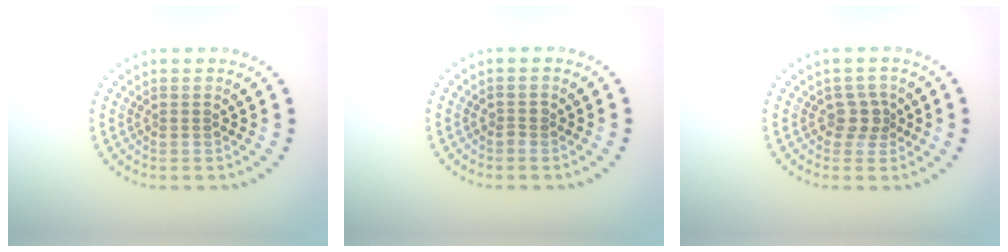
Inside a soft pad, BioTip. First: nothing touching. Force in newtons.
{"total": 0.5, "press": 0.5, "slide": 0.1}
{"total": 1.9, "press": 1.5, "slide": 1.1}